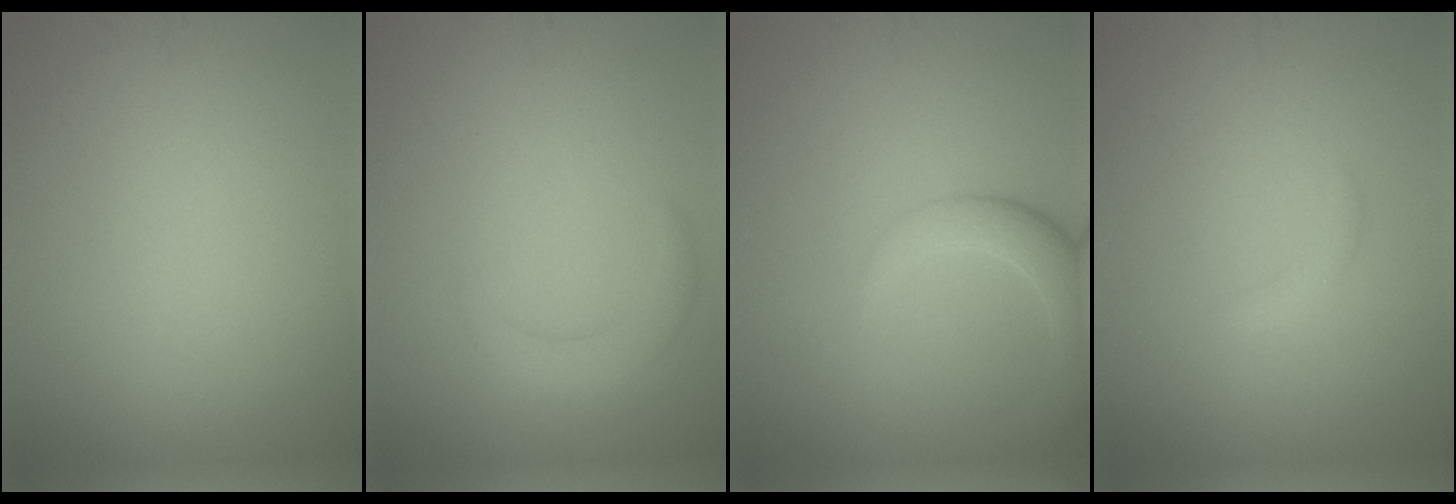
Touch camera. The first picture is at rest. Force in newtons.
{"total": 2.2, "press": 2.2, "slide": 0.1}
{"total": 3.4, "press": 3.4, "slide": 0.4}
{"total": 1.0, "press": 1.0, "slide": 0.0}